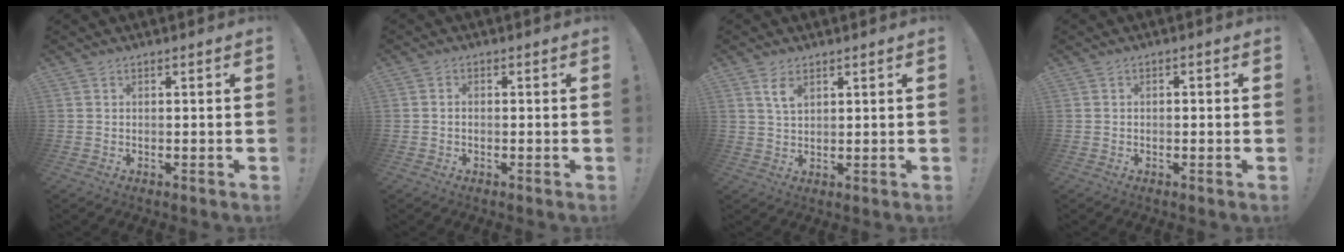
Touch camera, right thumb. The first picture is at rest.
{"total": 1.2, "force": [-0.6, 0.6, 0.7], "torque": [-0.019, 0.007, -0.010]}
{"total": 4.4, "force": [2.4, 2.1, 3.1], "torque": [-0.057, -0.007, 0.043]}
{"total": 1.2, "force": [-0.8, 0.6, 0.7], "torque": [-0.017, 0.008, -0.014]}